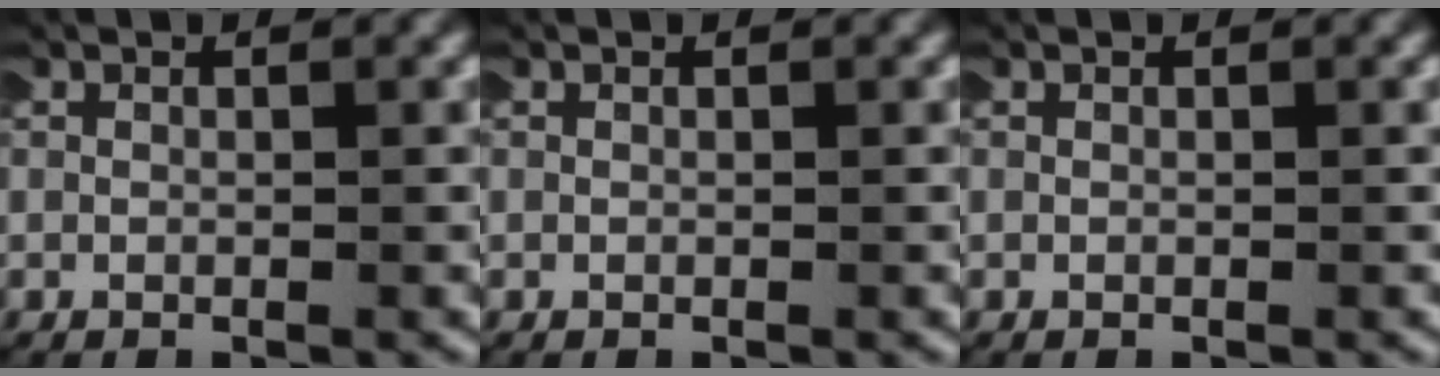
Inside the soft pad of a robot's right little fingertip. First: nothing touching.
{"total": 0.0}
{"total": 0.0}